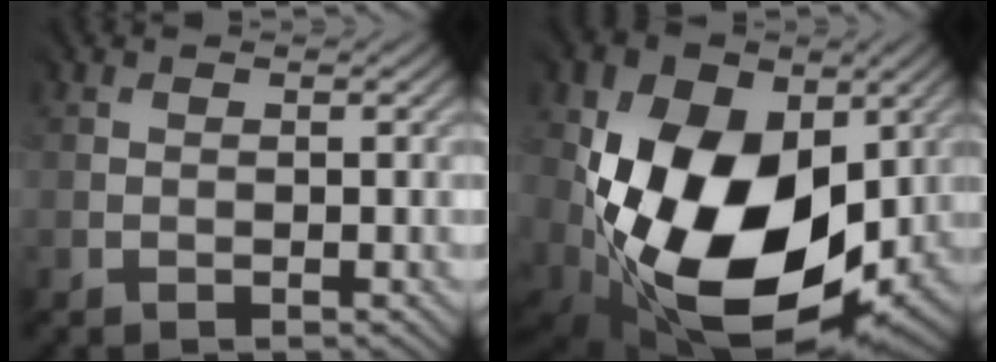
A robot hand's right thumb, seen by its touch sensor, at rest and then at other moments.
{"total": 19.2, "force": [0.8, 13.8, 13.3], "torque": [-0.270, -0.054, 0.034]}